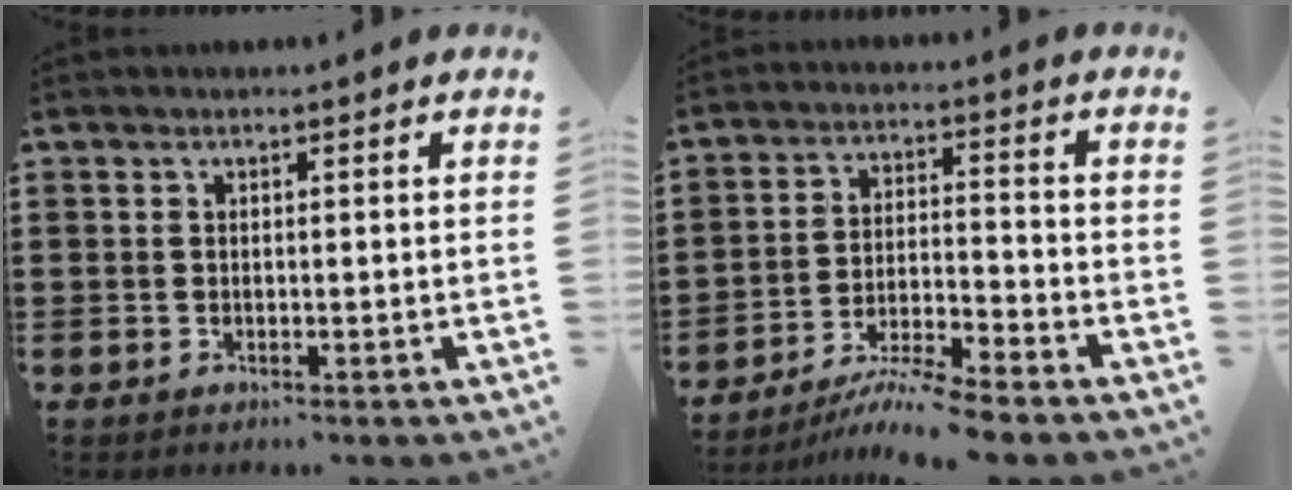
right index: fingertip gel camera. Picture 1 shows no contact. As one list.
[{"total": 7.0, "force": [-6.4, -0.3, 2.9], "torque": [-0.058, -0.005, -0.125]}]